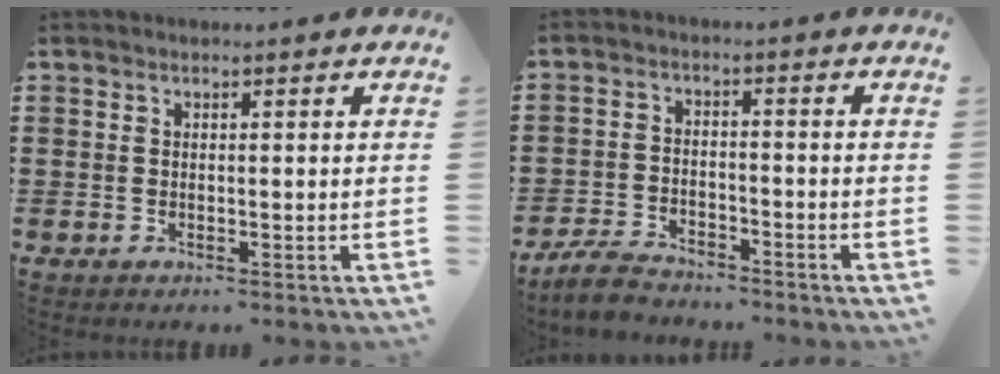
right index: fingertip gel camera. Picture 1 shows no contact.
{"total": 4.4, "force": [-4.2, 0.9, 1.0], "torque": [-0.035, 0.003, -0.087]}